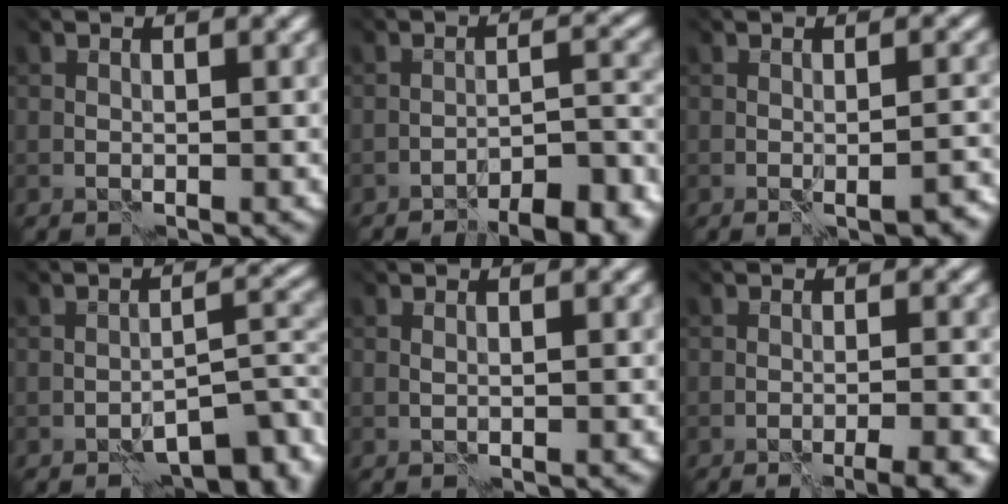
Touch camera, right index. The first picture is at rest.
{"total": 8.1, "force": [-7.6, 0.8, 2.7], "torque": [-0.019, 0.013, -0.081]}
{"total": 1.8, "force": [-1.5, -0.2, 0.9], "torque": [-0.006, 0.000, -0.010]}
{"total": 5.6, "force": [-5.1, 0.5, 2.4], "torque": [-0.019, 0.015, -0.059]}
{"total": 0.8, "force": [0.5, 0.2, 0.5], "torque": [-0.006, 0.000, 0.005]}
{"total": 4.1, "force": [-2.8, 0.6, 2.9], "torque": [-0.019, 0.016, -0.036]}